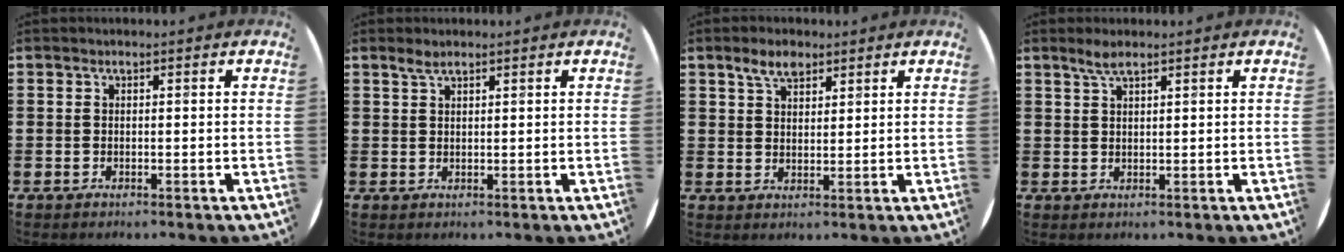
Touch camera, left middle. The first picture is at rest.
{"total": 1.6, "force": [1.3, 0.4, 0.8], "torque": [-0.017, 0.005, 0.023]}
{"total": 4.1, "force": [3.0, 1.8, 2.0], "torque": [-0.028, 0.000, 0.052]}
{"total": 2.2, "force": [1.6, 0.4, 1.4], "torque": [-0.028, 0.005, 0.028]}